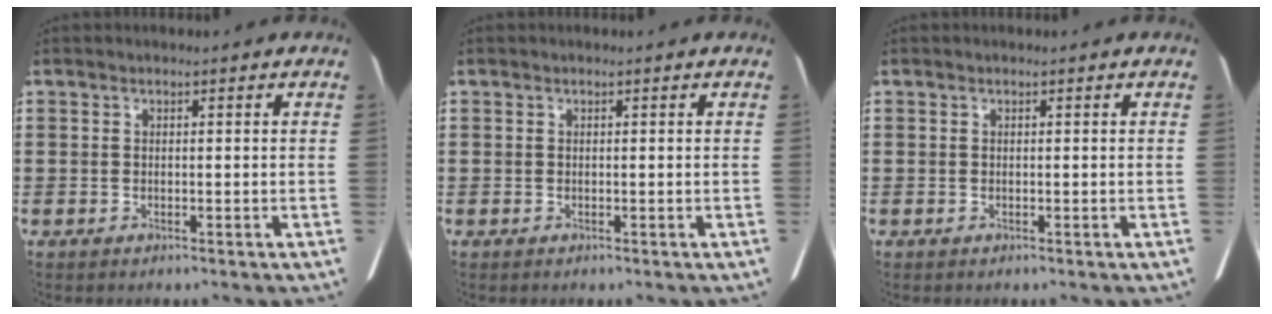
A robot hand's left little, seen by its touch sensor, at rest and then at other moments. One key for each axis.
{"total": 0.0}
{"total": 0.0}